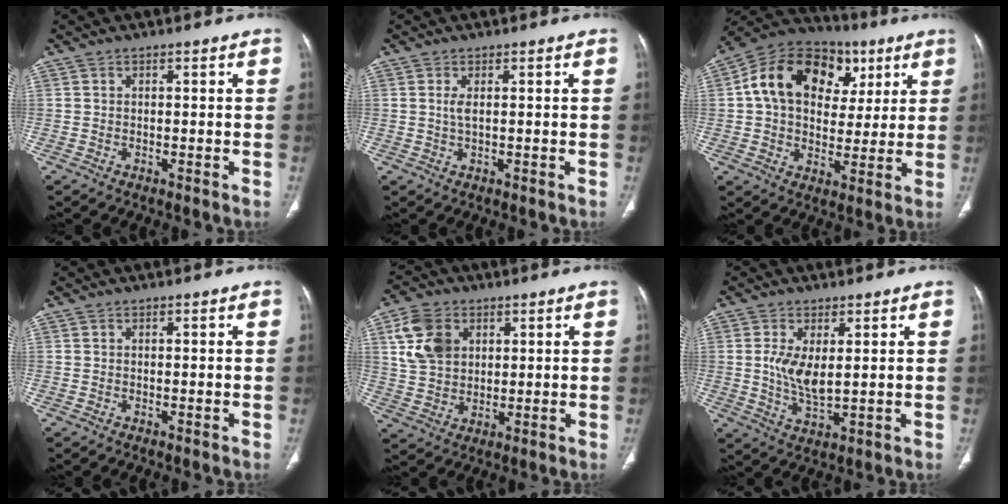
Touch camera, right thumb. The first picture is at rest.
{"total": 1.5, "force": [0.3, 0.4, 1.4], "torque": [-0.038, -0.001, 0.012]}
{"total": 20.2, "force": [5.8, 14.6, 12.7], "torque": [-0.184, 0.020, 0.088]}
{"total": 0.0}
{"total": 10.0, "force": [3.5, 7.4, 5.6], "torque": [-0.091, -0.005, 0.073]}
{"total": 6.3, "force": [1.2, 2.7, 5.6], "torque": [-0.111, -0.020, 0.028]}